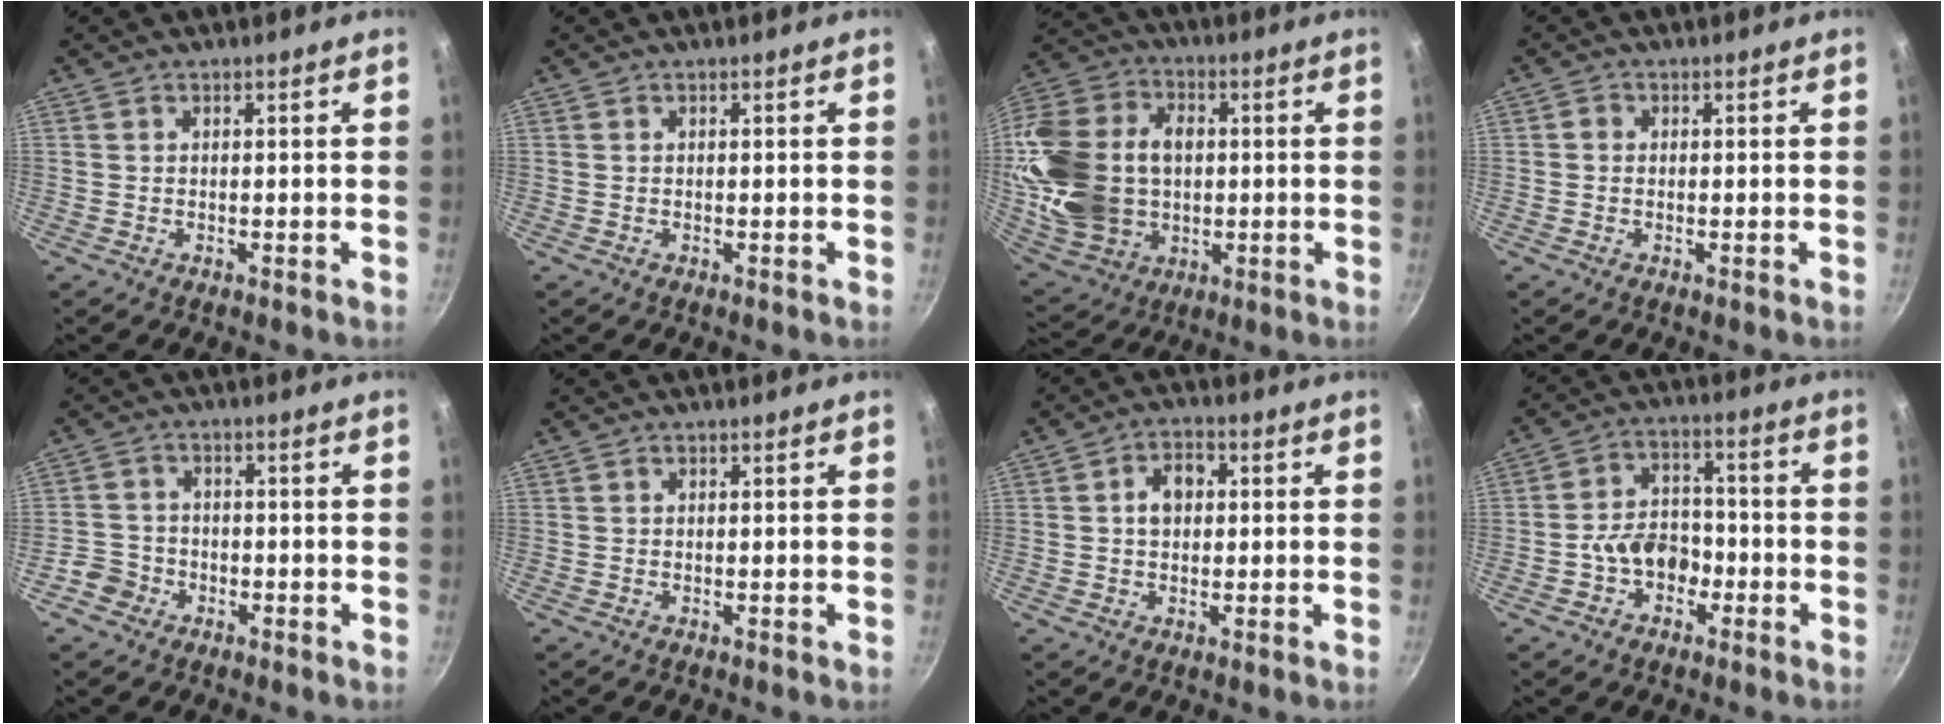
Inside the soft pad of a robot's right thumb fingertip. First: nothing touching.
{"total": 0.0}
{"total": 23.2, "force": [0.3, 17.2, 15.5], "torque": [-0.300, 0.025, 0.019]}
{"total": 1.1, "force": [-0.1, 1.0, 0.5], "torque": [-0.008, 0.005, -0.004]}
{"total": 4.2, "force": [-2.4, 3.4, 0.7], "torque": [0.003, 0.028, -0.046]}
{"total": 0.0}
{"total": 5.3, "force": [0.7, 3.9, 3.4], "torque": [-0.027, 0.011, 0.006]}
{"total": 7.8, "force": [-2.7, 5.8, 4.5], "torque": [-0.041, 0.036, -0.051]}